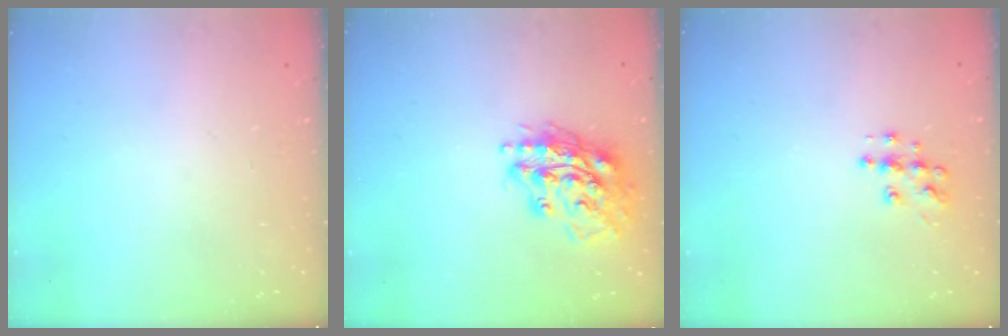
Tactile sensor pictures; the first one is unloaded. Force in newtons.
{"total": 18.0, "press": 17.8, "slide": 2.5}
{"total": 8.5, "press": 8.5, "slide": 0.5}